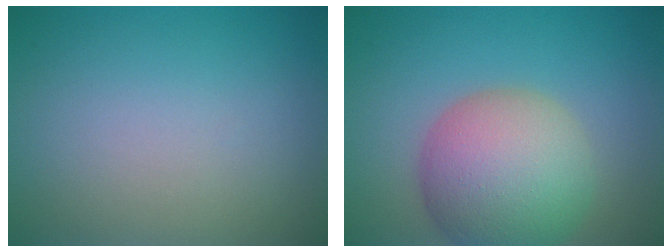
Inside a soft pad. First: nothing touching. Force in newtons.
{"total": 9.1, "press": 9.1, "slide": 0.7}